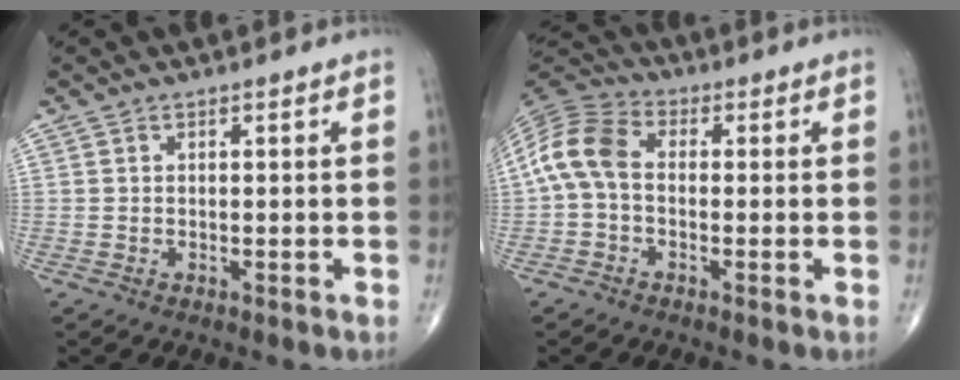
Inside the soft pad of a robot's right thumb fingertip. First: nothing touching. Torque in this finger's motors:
{"motor_torque": [0.10, 0.20, 0.55, -0.28, 0.08]}